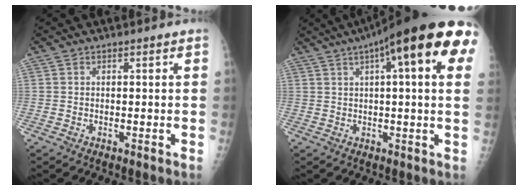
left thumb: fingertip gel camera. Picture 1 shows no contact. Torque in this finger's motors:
{"motor_torque": [2.15, 1.05, 2.06, -0.72, 0.17]}